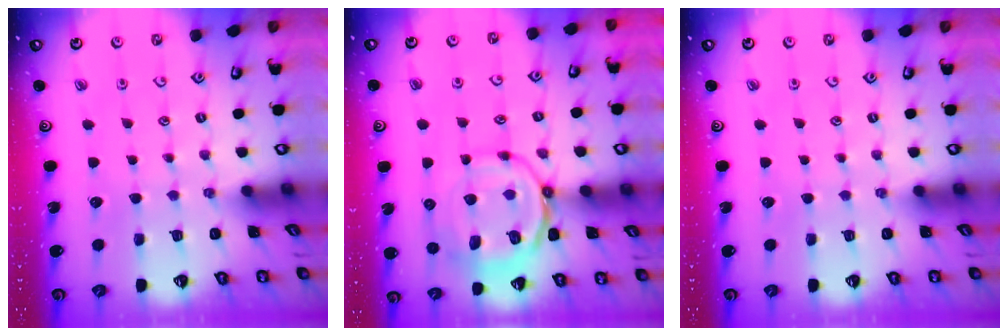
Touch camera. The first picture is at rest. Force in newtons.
{"total": 12.6, "press": 12.5, "slide": 1.5}
{"total": 0.0}